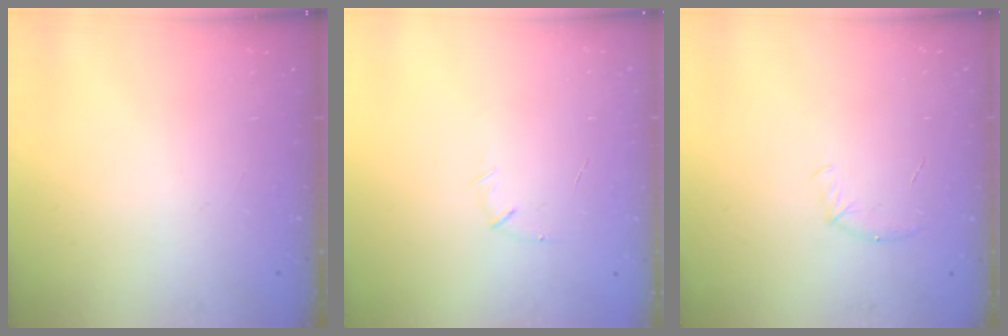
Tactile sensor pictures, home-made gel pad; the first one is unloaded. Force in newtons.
{"total": 5.2, "press": 5.0, "slide": 1.1}
{"total": 5.5, "press": 5.3, "slide": 1.4}